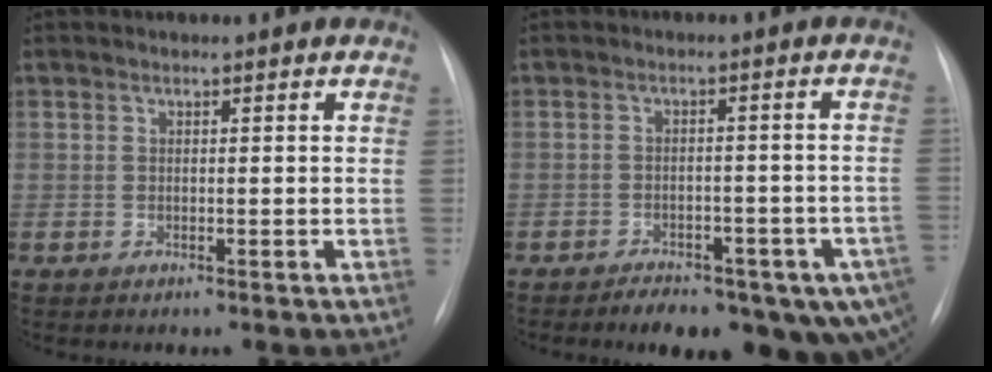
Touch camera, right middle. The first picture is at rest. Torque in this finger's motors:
{"motor_torque": [1.06, -1.08, 0.28, 0.11]}